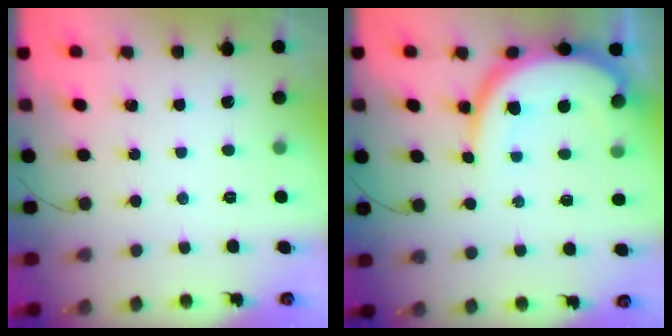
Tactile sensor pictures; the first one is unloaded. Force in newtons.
{"total": 13.1, "press": 13.0, "slide": 1.0}